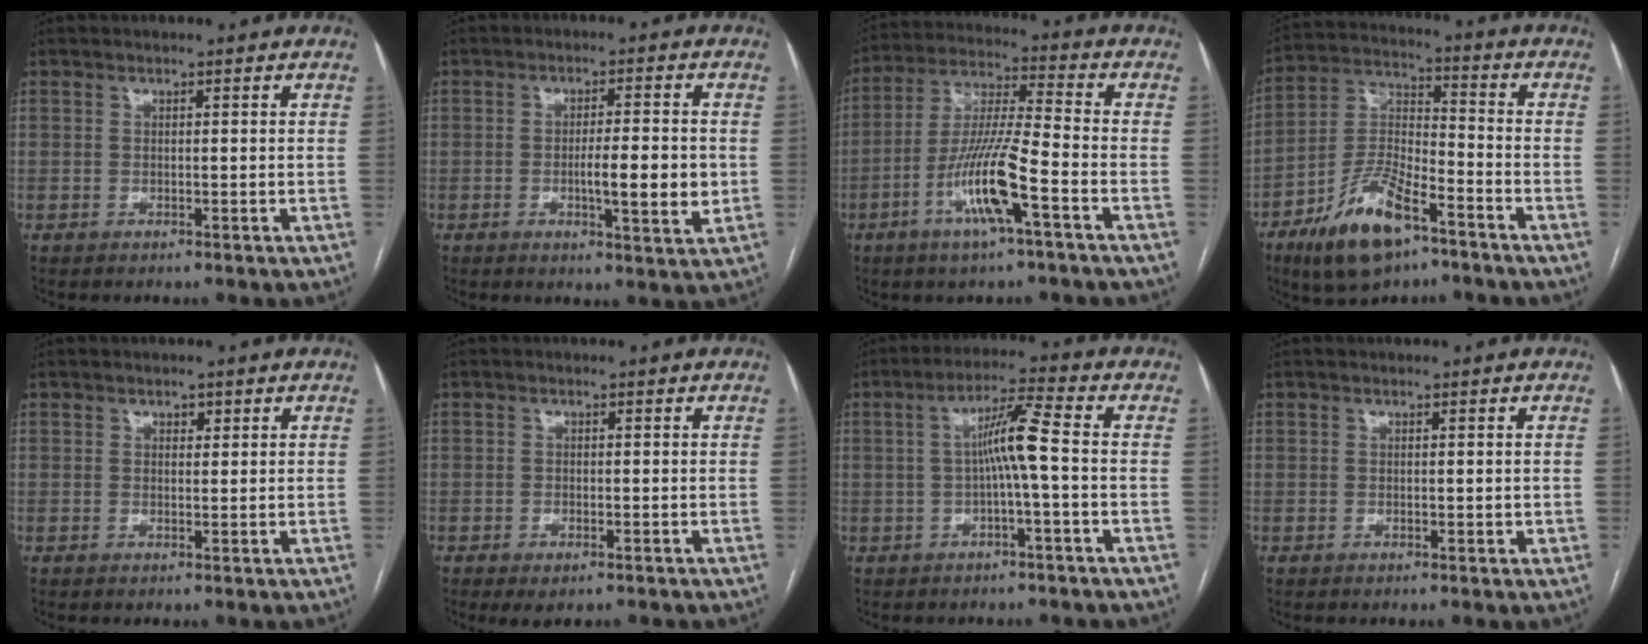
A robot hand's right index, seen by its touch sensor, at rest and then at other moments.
{"total": 7.0, "force": [-1.0, 1.0, 6.8], "torque": [-0.104, -0.007, -0.016]}
{"total": 12.2, "force": [-5.1, 0.5, 11.1], "torque": [-0.221, -0.003, -0.099]}
{"total": 13.7, "force": [-8.3, 4.6, 9.9], "torque": [-0.205, -0.008, -0.148]}
{"total": 1.2, "force": [0.6, 0.8, 0.6], "torque": [-0.007, 0.001, 0.008]}
{"total": 2.4, "force": [-1.3, 1.1, 1.6], "torque": [-0.024, -0.002, -0.010]}
{"total": 6.4, "force": [-0.4, -0.3, 6.4], "torque": [-0.113, 0.020, -0.007]}
{"total": 0.7, "force": [0.0, 0.4, 0.6], "torque": [-0.007, -0.001, 0.002]}